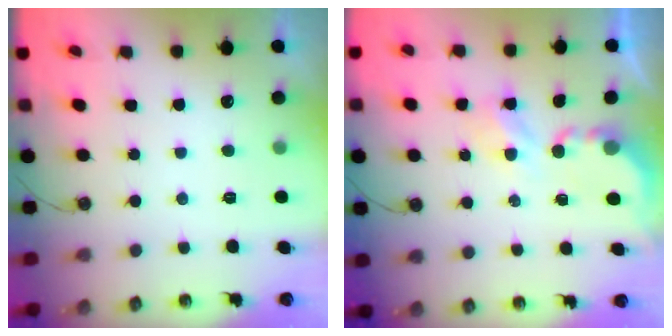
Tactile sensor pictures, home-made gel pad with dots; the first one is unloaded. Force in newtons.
{"total": 3.9, "press": 3.9, "slide": 0.1}